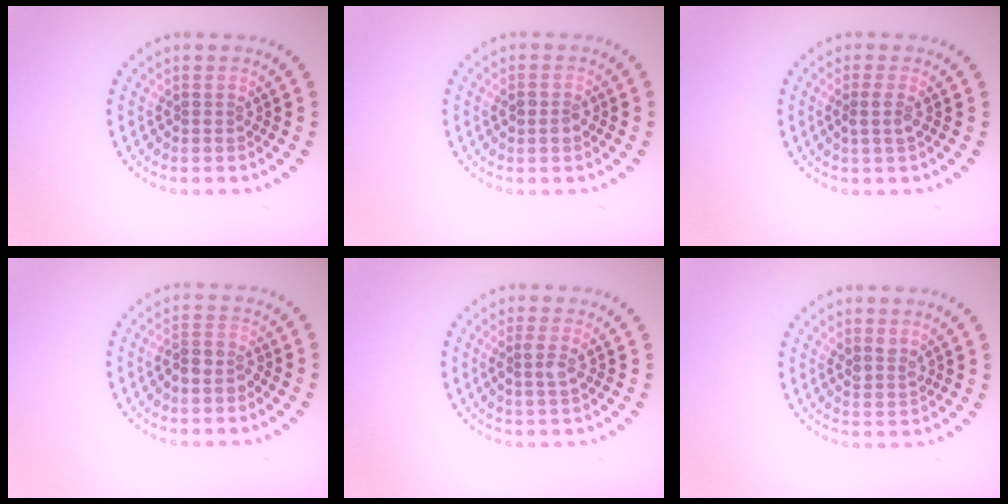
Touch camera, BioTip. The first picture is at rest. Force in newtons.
{"total": 1.3, "press": 1.3, "slide": 0.2}
{"total": 1.3, "press": 1.1, "slide": 0.8}
{"total": 2.2, "press": 1.9, "slide": 1.2}
{"total": 1.3, "press": 1.1, "slide": 0.6}
{"total": 1.4, "press": 1.2, "slide": 0.7}